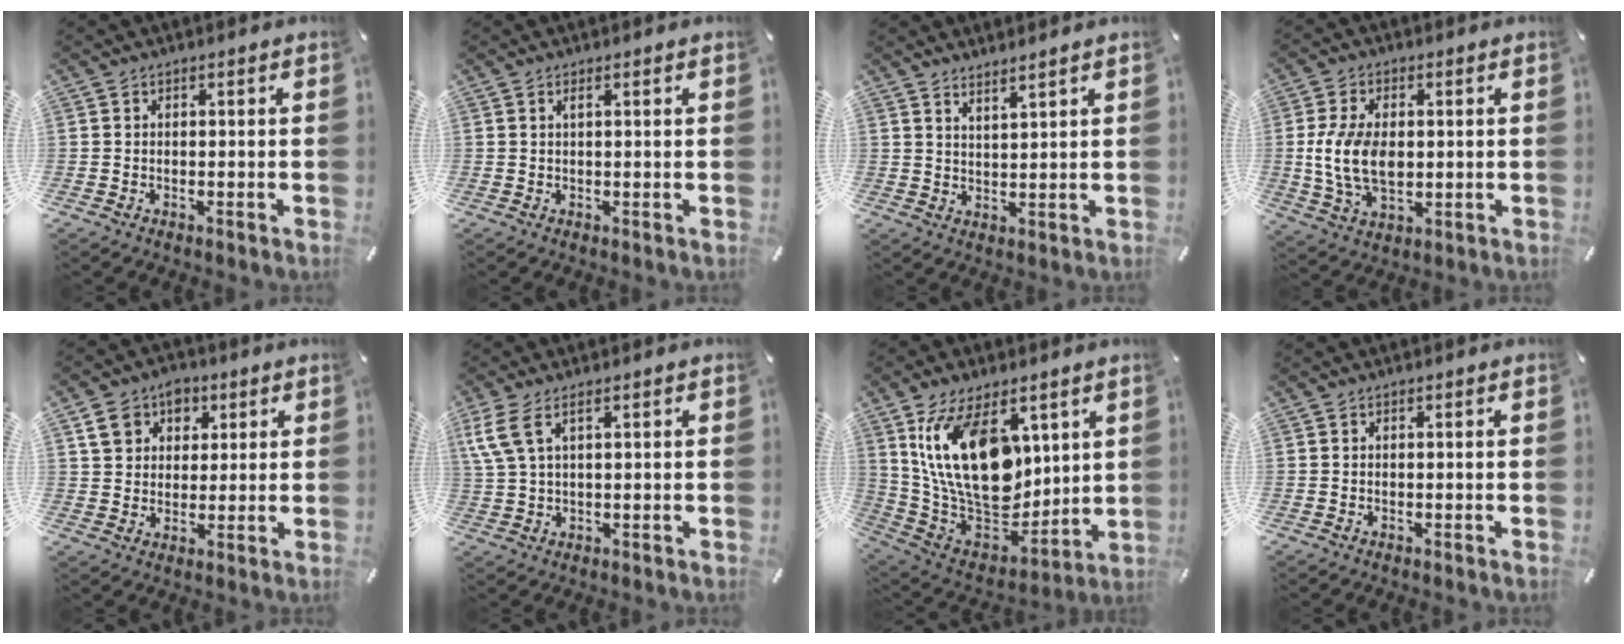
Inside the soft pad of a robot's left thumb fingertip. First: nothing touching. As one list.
[{"total": 1.2, "force": [0.5, 0.1, 1.1], "torque": [-0.021, 0.000, 0.007]}, {"total": 2.9, "force": [2.8, -0.7, 0.2], "torque": [-0.011, -0.020, 0.053]}, {"total": 11.2, "force": [0.5, 7.0, 8.7], "torque": [-0.204, 0.001, 0.007]}, {"total": 8.4, "force": [3.2, 7.3, 2.7], "torque": [-0.037, 0.002, 0.057]}, {"total": 5.6, "force": [2.4, 2.3, 4.5], "torque": [-0.113, -0.009, 0.041]}, {"total": 21.7, "force": [7.6, 12.7, 15.9], "torque": [-0.321, -0.042, 0.131]}, {"total": 0.0}]